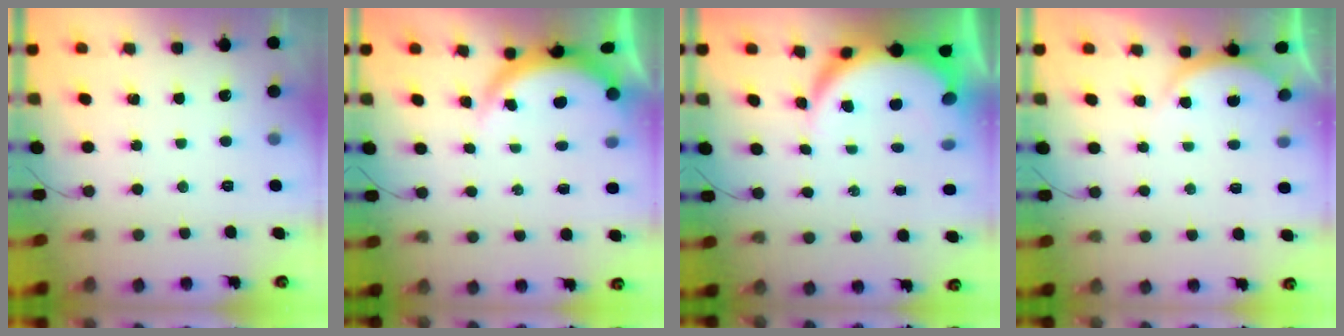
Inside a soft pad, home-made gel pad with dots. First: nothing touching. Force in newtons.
{"total": 4.3, "press": 4.3, "slide": 0.3}
{"total": 7.7, "press": 7.6, "slide": 1.1}
{"total": 2.8, "press": 2.8, "slide": 0.4}